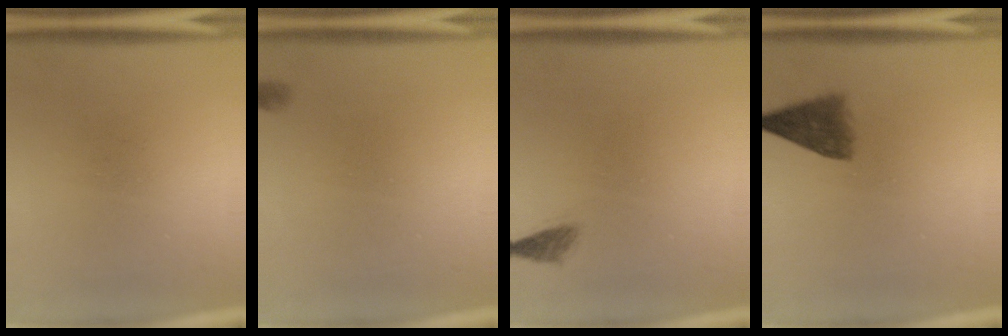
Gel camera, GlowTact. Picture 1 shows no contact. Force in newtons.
{"total": 0.7}
{"total": 1.3}
{"total": 4.9}